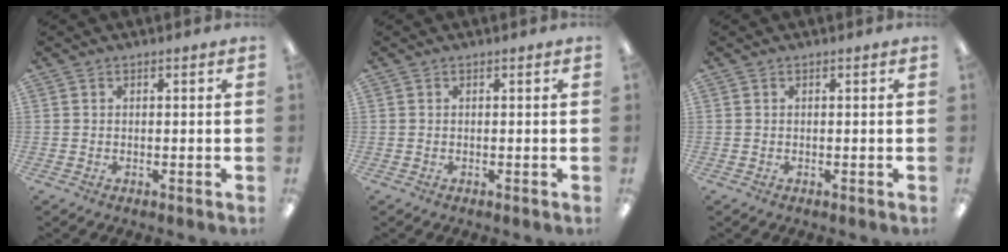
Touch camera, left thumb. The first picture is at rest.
{"total": 0.0}
{"total": 0.0}